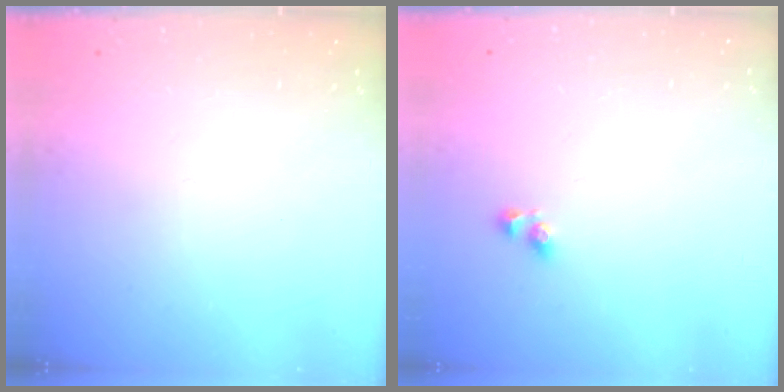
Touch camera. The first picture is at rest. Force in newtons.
{"total": 4.0, "press": 4.0, "slide": 0.3}